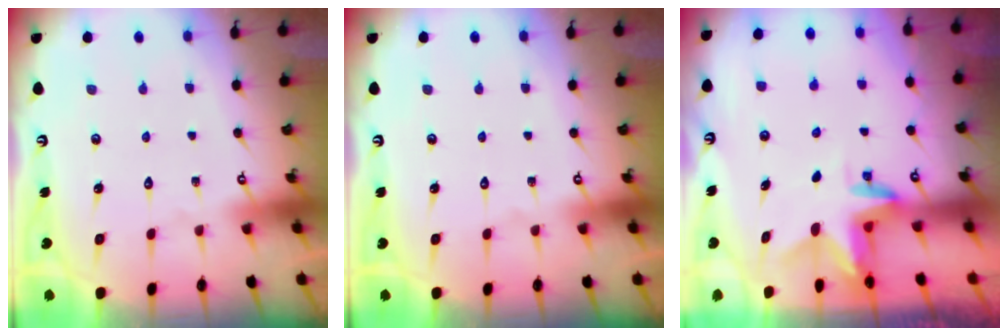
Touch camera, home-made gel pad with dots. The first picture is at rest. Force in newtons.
{"total": 0.0}
{"total": 3.1, "press": 3.1, "slide": 0.2}